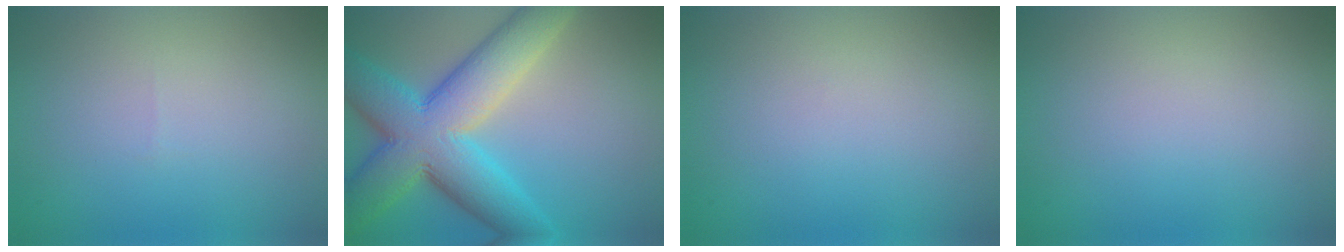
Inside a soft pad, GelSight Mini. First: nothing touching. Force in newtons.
{"total": 11.7, "press": 11.6, "slide": 0.7}
{"total": 0.0}
{"total": 0.0}